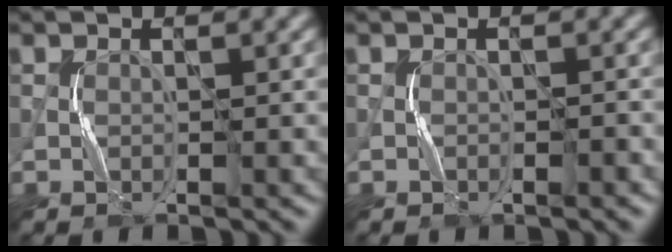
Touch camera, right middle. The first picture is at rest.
{"total": 0.7, "force": [-0.4, 0.4, 0.4], "torque": [-0.006, 0.002, -0.007]}